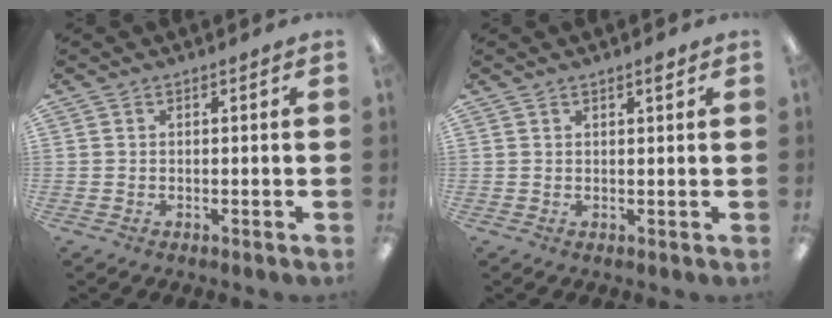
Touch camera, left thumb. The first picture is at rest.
{"total": 1.7, "force": [1.2, 0.3, 1.2], "torque": [-0.016, -0.002, 0.019]}